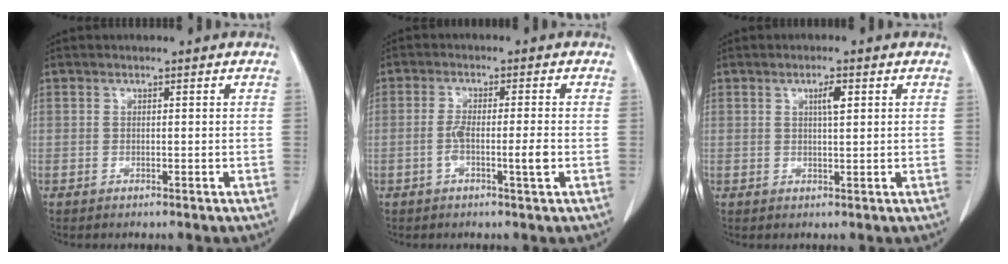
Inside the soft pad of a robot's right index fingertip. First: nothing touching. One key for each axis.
{"total": 4.4, "fx": -1.3, "fy": 0.0, "fz": 4.2, "tx": -0.082, "ty": -0.003, "tz": -0.022}
{"total": 2.3, "fx": 0.9, "fy": 0.3, "fz": 2.1, "tx": -0.038, "ty": 0.000, "tz": 0.014}